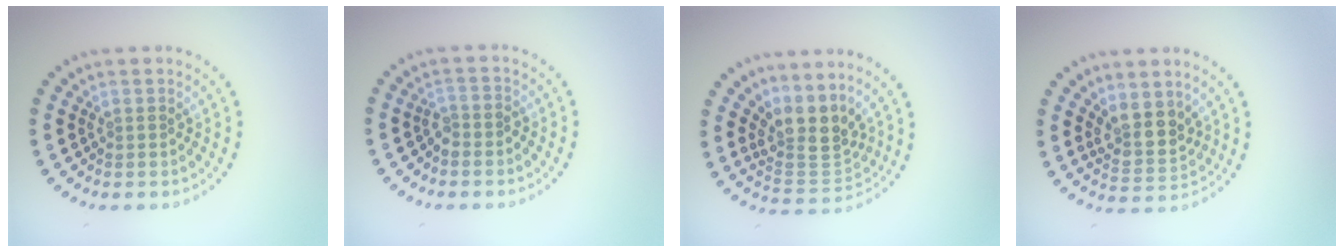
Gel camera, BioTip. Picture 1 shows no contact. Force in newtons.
{"total": 1.3, "press": 1.0, "slide": 0.8}
{"total": 3.9, "press": 2.8, "slide": 2.7}
{"total": 3.2, "press": 2.7, "slide": 1.8}